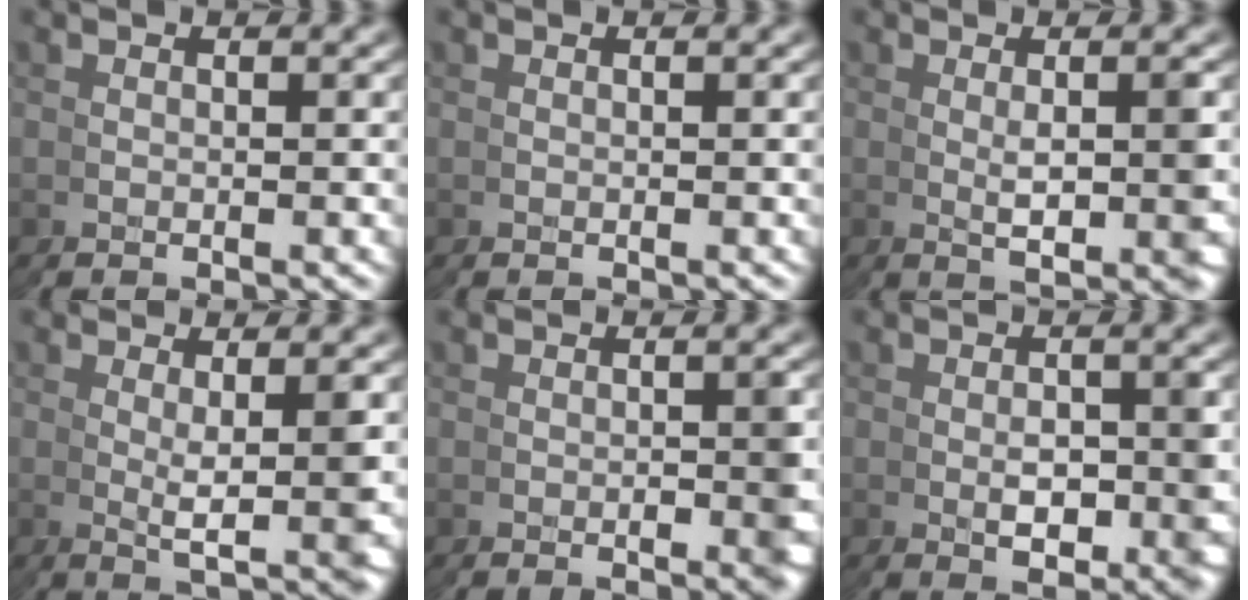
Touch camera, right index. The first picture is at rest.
{"total": 0.0}
{"total": 2.9, "force": [0.4, -1.5, 2.4], "torque": [-0.027, 0.019, 0.004]}
{"total": 3.6, "force": [0.7, -1.6, 3.2], "torque": [-0.045, 0.016, 0.009]}
{"total": 2.6, "force": [-0.3, 0.9, 2.4], "torque": [-0.031, -0.004, -0.002]}
{"total": 3.2, "force": [0.0, 0.6, 3.2], "torque": [-0.038, 0.008, 0.000]}